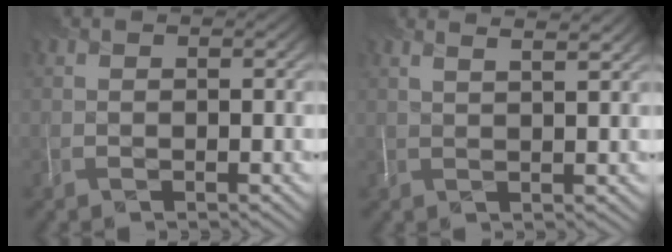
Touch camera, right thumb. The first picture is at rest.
{"total": 4.1, "force": [2.9, 1.2, 2.7], "torque": [-0.022, 0.016, 0.023]}